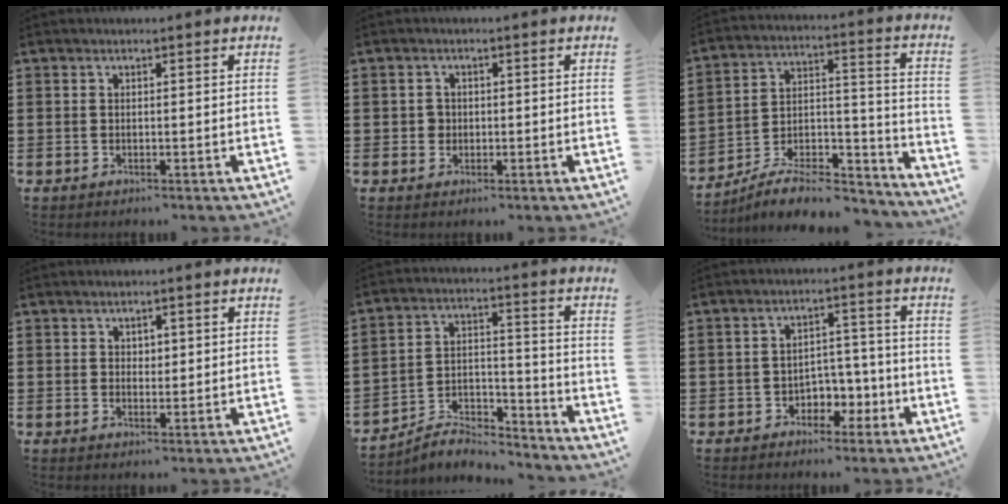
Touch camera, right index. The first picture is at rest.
{"total": 1.4, "force": [-0.1, 1.3, 0.5], "torque": [-0.013, 0.005, -0.003]}
{"total": 9.5, "force": [-8.2, 2.9, 3.8], "torque": [-0.048, 0.030, -0.152]}
{"total": 1.2, "force": [0.7, 0.9, 0.4], "torque": [-0.009, 0.005, 0.014]}
{"total": 6.1, "force": [-5.9, 1.2, 1.3], "torque": [-0.025, 0.007, -0.115]}
{"total": 4.6, "force": [-2.4, 3.5, 1.9], "torque": [-0.030, 0.011, -0.047]}